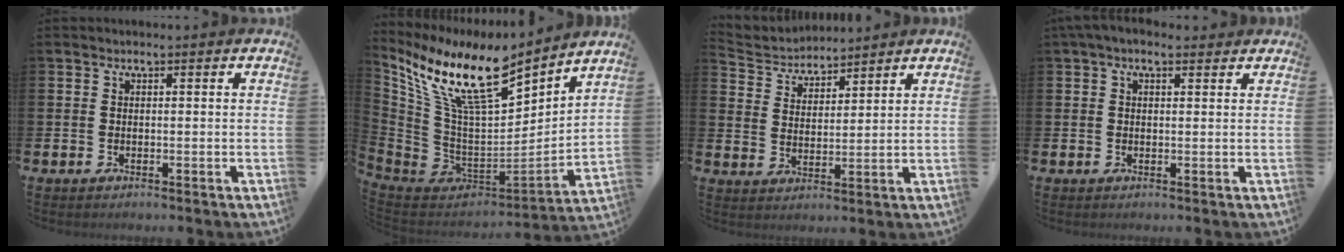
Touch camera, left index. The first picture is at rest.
{"total": 13.2, "force": [9.0, 4.3, 8.7], "torque": [-0.221, -0.054, 0.157]}
{"total": 3.9, "force": [3.8, 1.1, -0.3], "torque": [-0.017, -0.025, 0.065]}
{"total": 2.1, "force": [1.4, 1.0, 1.2], "torque": [-0.018, 0.004, 0.023]}